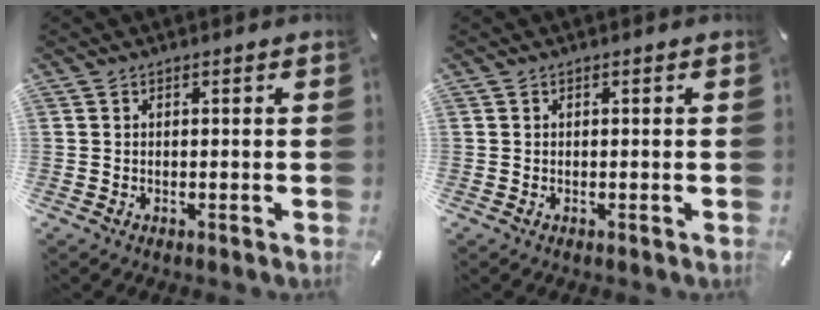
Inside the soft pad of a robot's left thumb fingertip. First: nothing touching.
{"total": 0.0}